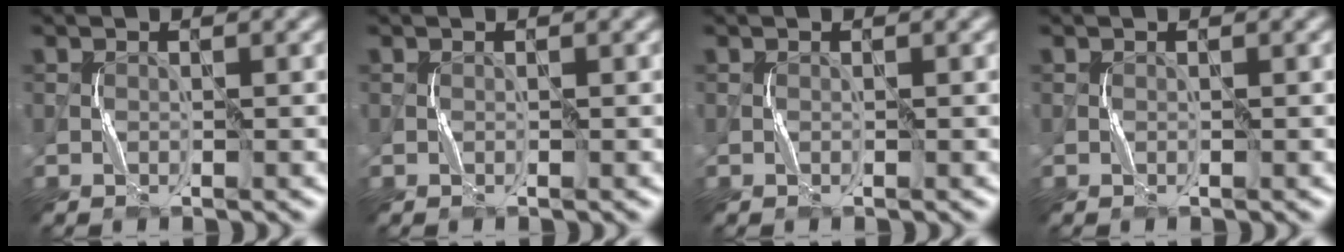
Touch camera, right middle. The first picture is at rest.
{"total": 0.0}
{"total": 0.0}
{"total": 0.0}